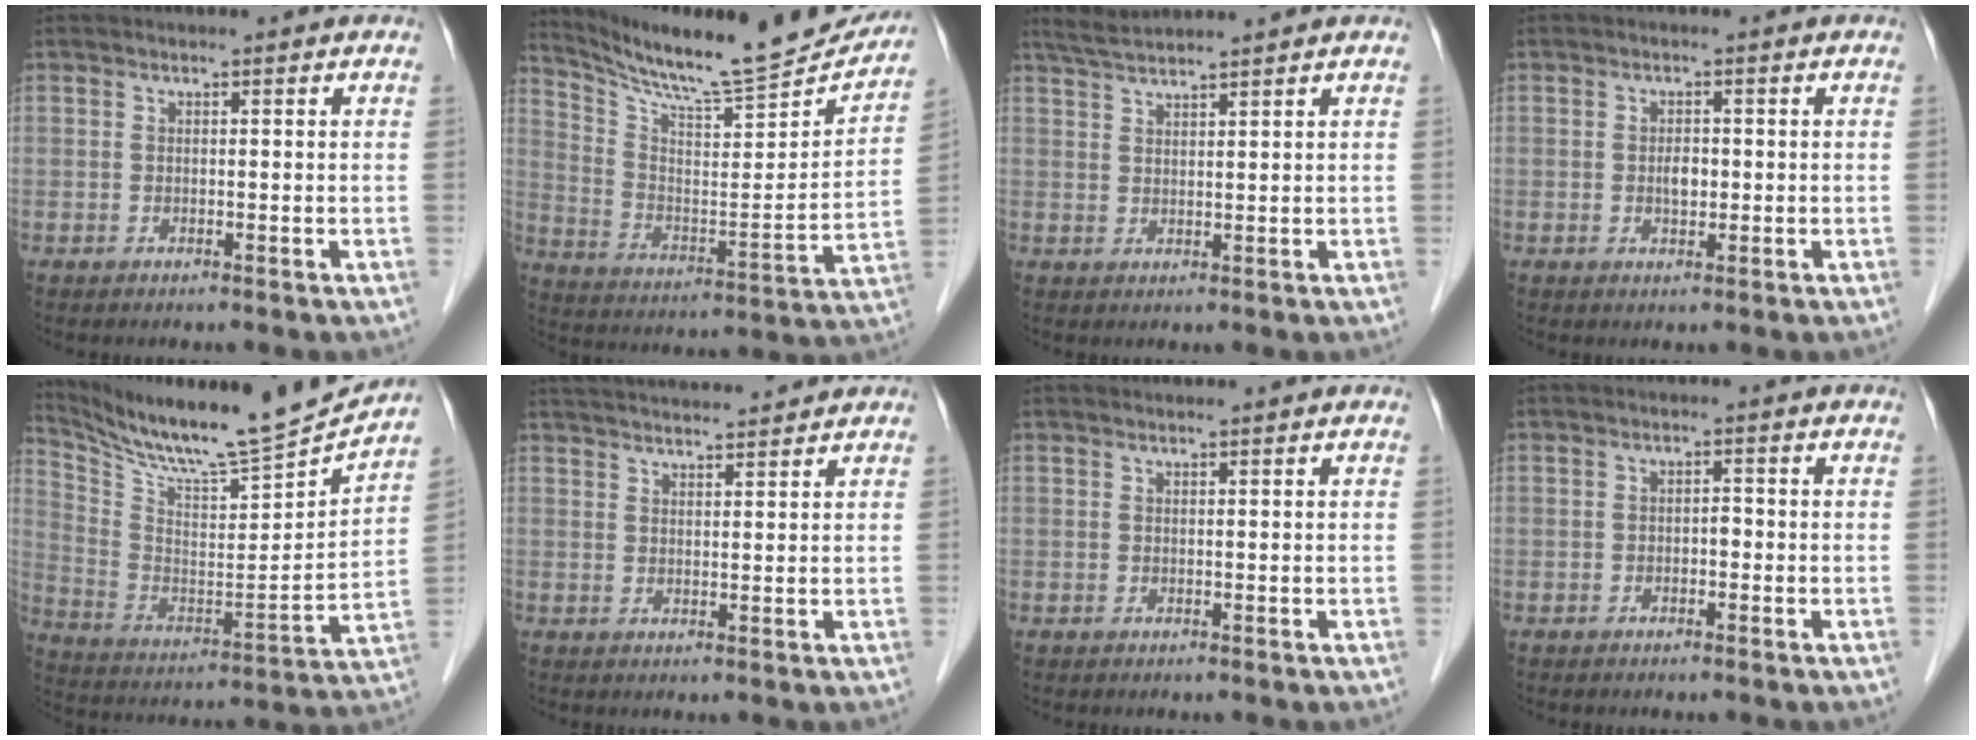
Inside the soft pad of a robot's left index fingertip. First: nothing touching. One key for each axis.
{"total": 21.5, "fx": 20.2, "fy": 1.5, "fz": 7.2, "tx": -0.126, "ty": -0.063, "tz": 0.298}
{"total": 4.4, "fx": 4.1, "fy": -0.7, "fz": 1.5, "tx": -0.028, "ty": 0.023, "tz": 0.079}
{"total": 1.9, "fx": -0.3, "fy": 1.2, "fz": 1.5, "tx": -0.025, "ty": -0.001, "tz": -0.005}
{"total": 18.6, "fx": 17.5, "fy": -0.6, "fz": 6.2, "tx": -0.130, "ty": -0.059, "tz": 0.287}
{"total": 11.4, "fx": 10.7, "fy": 1.0, "fz": 3.8, "tx": -0.069, "ty": 0.029, "tz": 0.162}
{"total": 0.7, "fx": 0.7, "fy": -0.1, "fz": 0.3, "tx": -0.006, "ty": 0.008, "tz": 0.014}
{"total": 1.3, "fx": -0.6, "fy": 0.6, "fz": 1.0, "tx": -0.011, "ty": 0.001, "tz": -0.012}